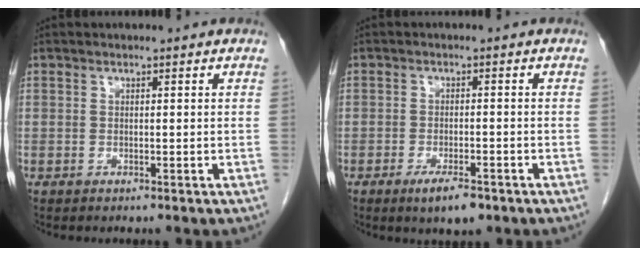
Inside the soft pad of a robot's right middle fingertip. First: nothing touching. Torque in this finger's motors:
{"motor_torque": [0.44, -0.28, 0.12, 0.05]}